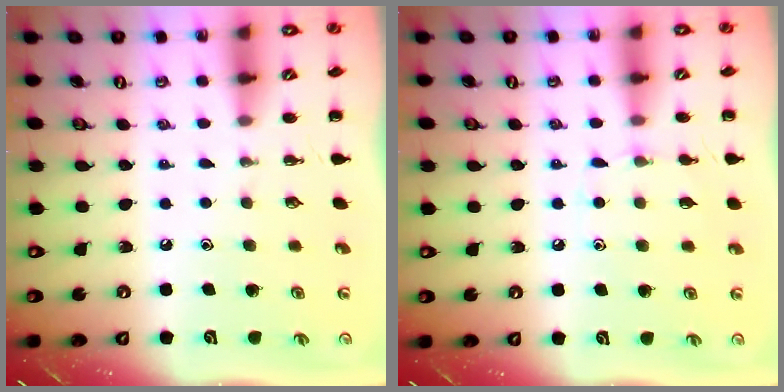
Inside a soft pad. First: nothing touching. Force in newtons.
{"total": 7.0, "press": 6.7, "slide": 1.8}